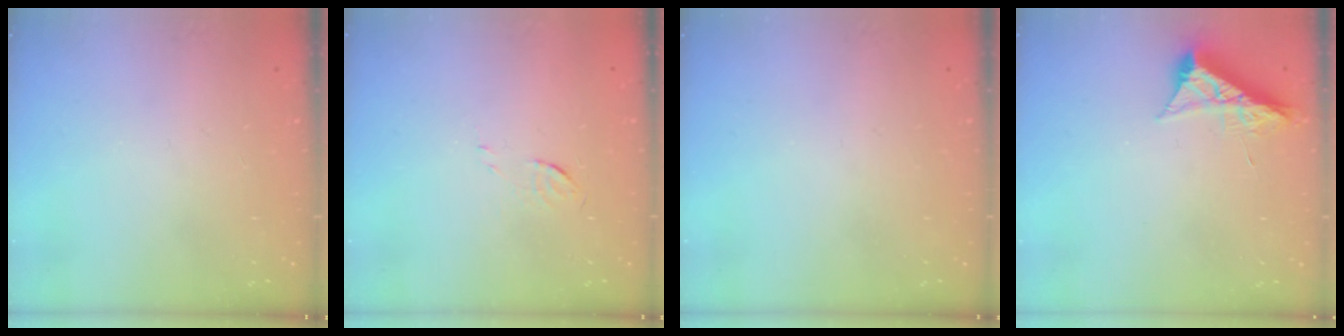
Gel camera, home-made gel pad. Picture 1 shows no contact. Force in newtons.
{"total": 3.3, "press": 3.3, "slide": 0.3}
{"total": 0.0}
{"total": 8.4, "press": 8.4, "slide": 0.4}